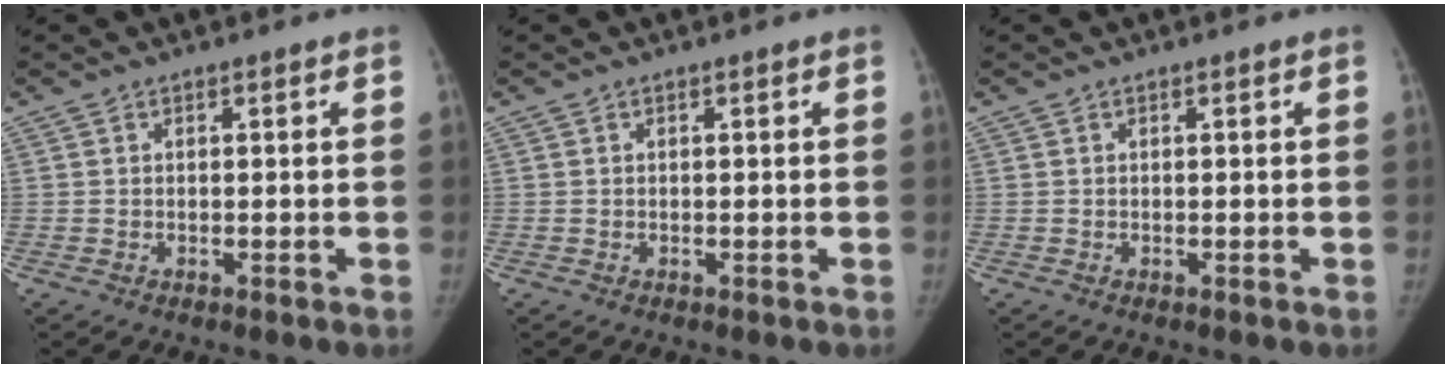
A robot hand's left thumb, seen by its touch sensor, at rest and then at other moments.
{"total": 0.0}
{"total": 0.0}